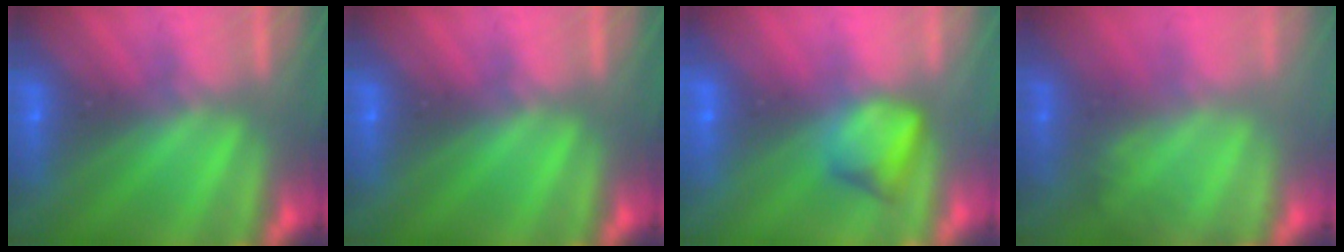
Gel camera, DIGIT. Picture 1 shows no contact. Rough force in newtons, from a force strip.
{"total": 0.0}
{"total": 4.6}
{"total": 2.8}